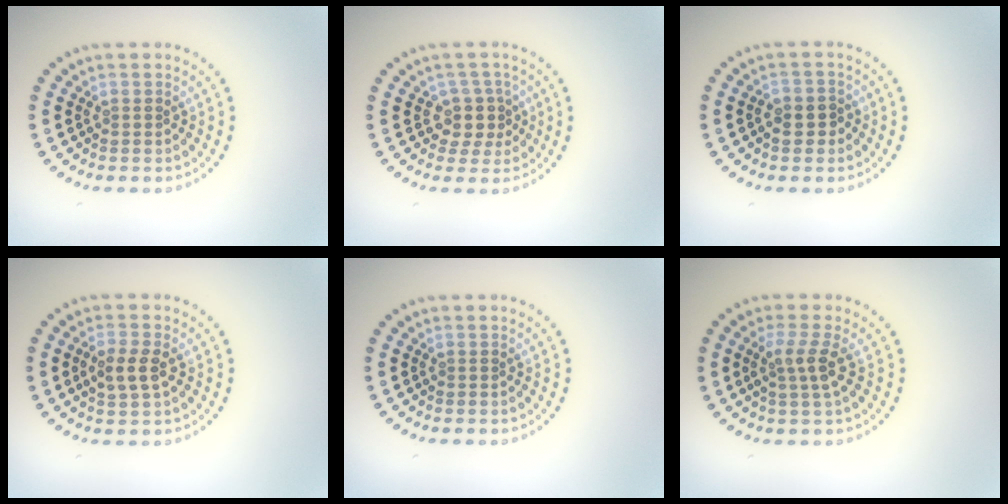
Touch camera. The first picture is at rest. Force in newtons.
{"total": 2.6, "press": 2.1, "slide": 1.5}
{"total": 1.9, "press": 1.7, "slide": 0.7}
{"total": 2.6, "press": 2.6, "slide": 0.3}
{"total": 0.0}
{"total": 2.5, "press": 2.1, "slide": 1.4}